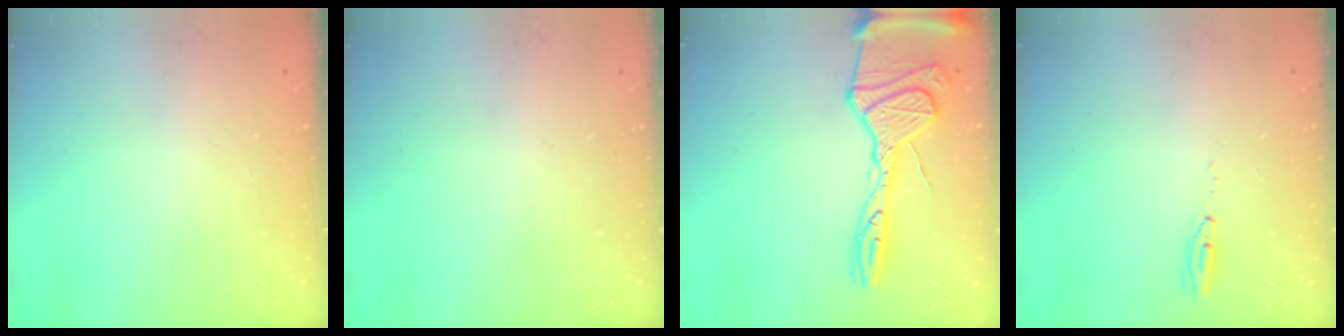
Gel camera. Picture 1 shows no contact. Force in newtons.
{"total": 0.0}
{"total": 19.1, "press": 19.0, "slide": 1.7}
{"total": 3.8, "press": 3.7, "slide": 1.1}